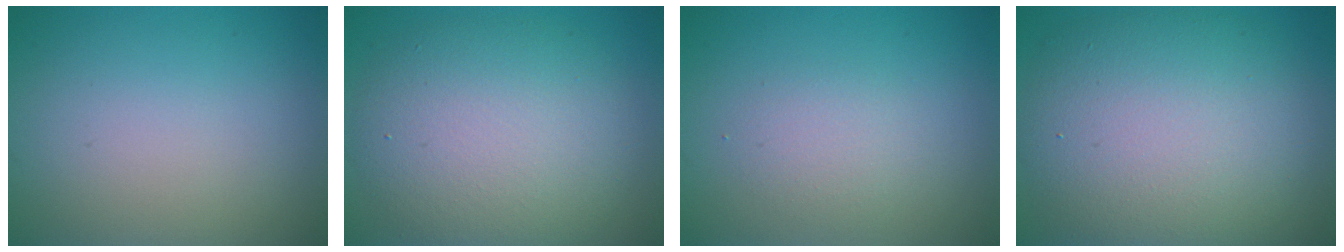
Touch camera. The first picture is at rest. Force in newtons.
{"total": 8.3, "press": 8.3, "slide": 0.3}
{"total": 1.7, "press": 1.7, "slide": 0.1}
{"total": 11.3, "press": 11.3, "slide": 0.8}